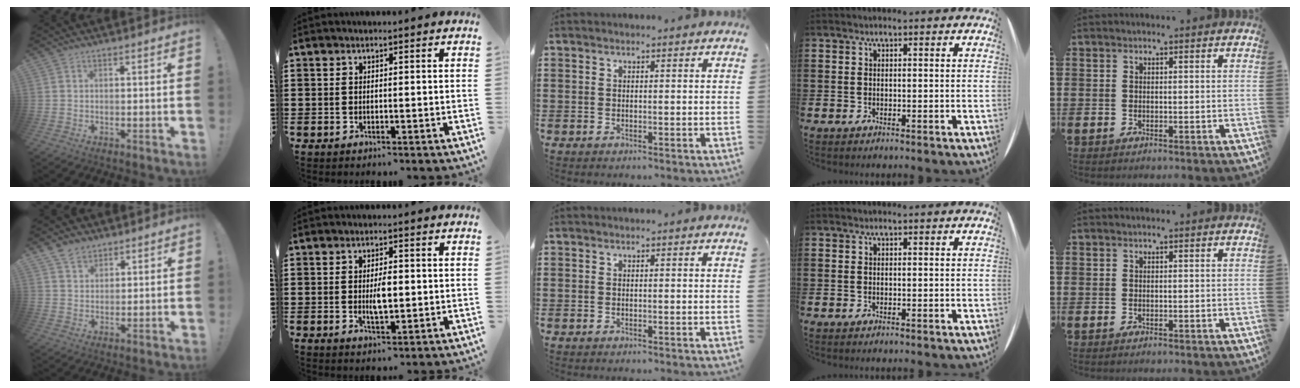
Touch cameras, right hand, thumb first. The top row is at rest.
{"thumb": {"total": 5.3, "force": [4.0, 3.3, 1.3], "torque": [-0.022, -0.018, 0.076]}, "index": {"total": 3.6, "force": [-0.1, 1.4, 3.4], "torque": [-0.063, 0.002, -0.001]}}